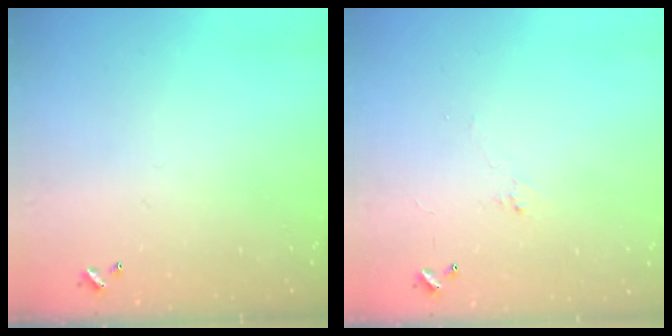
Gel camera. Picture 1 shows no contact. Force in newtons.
{"total": 0.6, "press": 0.3, "slide": 0.5}